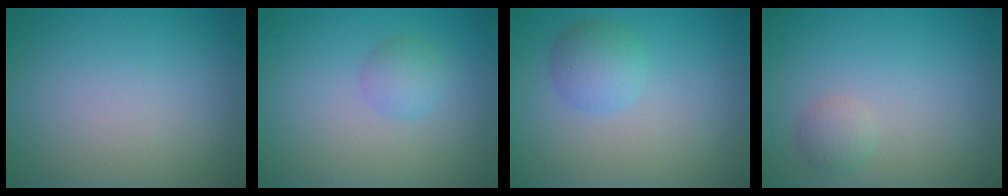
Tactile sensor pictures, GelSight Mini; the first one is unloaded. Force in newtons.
{"total": 1.7, "press": 1.7, "slide": 0.1}
{"total": 2.5, "press": 2.5, "slide": 0.2}
{"total": 1.3, "press": 1.3, "slide": 0.0}